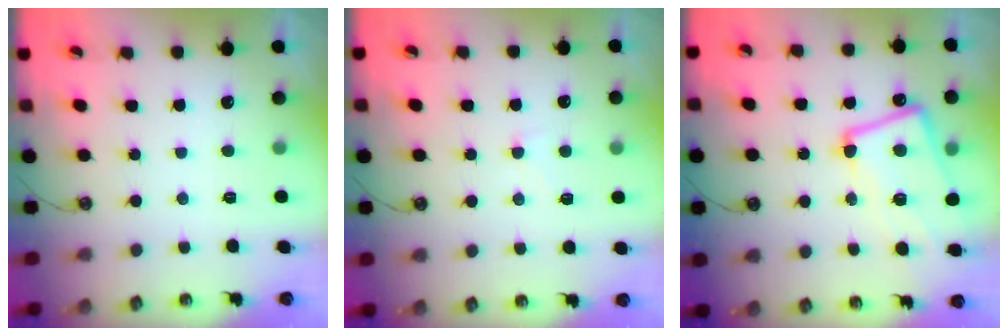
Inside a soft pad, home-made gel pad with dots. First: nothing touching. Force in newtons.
{"total": 0.7, "press": 0.5, "slide": 0.5}
{"total": 5.7, "press": 5.6, "slide": 1.4}